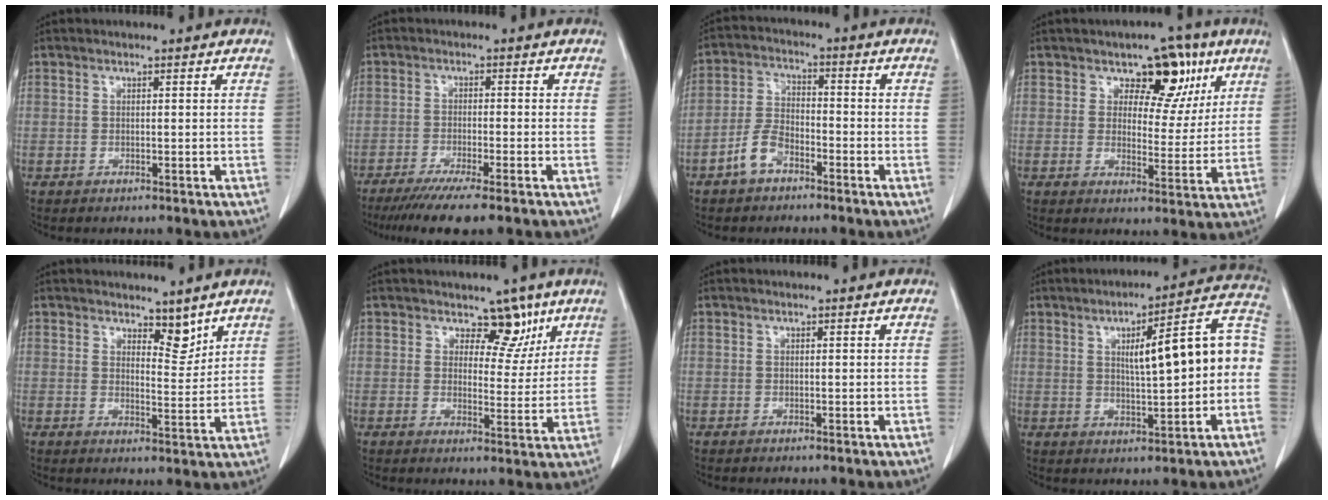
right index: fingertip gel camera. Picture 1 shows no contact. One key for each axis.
{"total": 8.0, "fx": -6.0, "fy": -0.3, "fz": 5.3, "tx": -0.079, "ty": -0.019, "tz": -0.095}
{"total": 5.5, "fx": -3.4, "fy": 2.9, "fz": 3.2, "tx": -0.074, "ty": 0.012, "tz": -0.068}
{"total": 7.5, "fx": 4.4, "fy": 5.1, "fz": 3.4, "tx": -0.016, "ty": 0.001, "tz": 0.055}
{"total": 3.9, "fx": 3.2, "fy": 1.5, "fz": 1.7, "tx": -0.019, "ty": -0.010, "tz": 0.053}
{"total": 5.6, "fx": 3.6, "fy": 3.4, "fz": 2.6, "tx": -0.014, "ty": -0.005, "tz": 0.049}
{"total": 0.0}
{"total": 13.2, "fx": 0.6, "fy": 2.3, "fz": 13.0, "tx": -0.174, "ty": 0.040, "tz": 0.010}